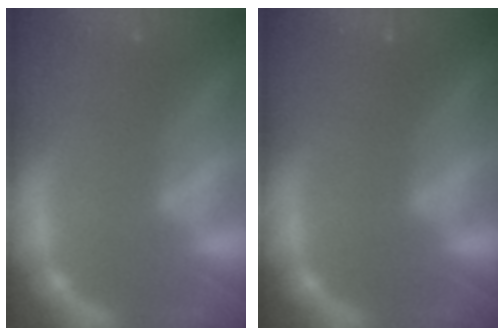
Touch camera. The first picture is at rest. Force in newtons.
{"total": 0.0}